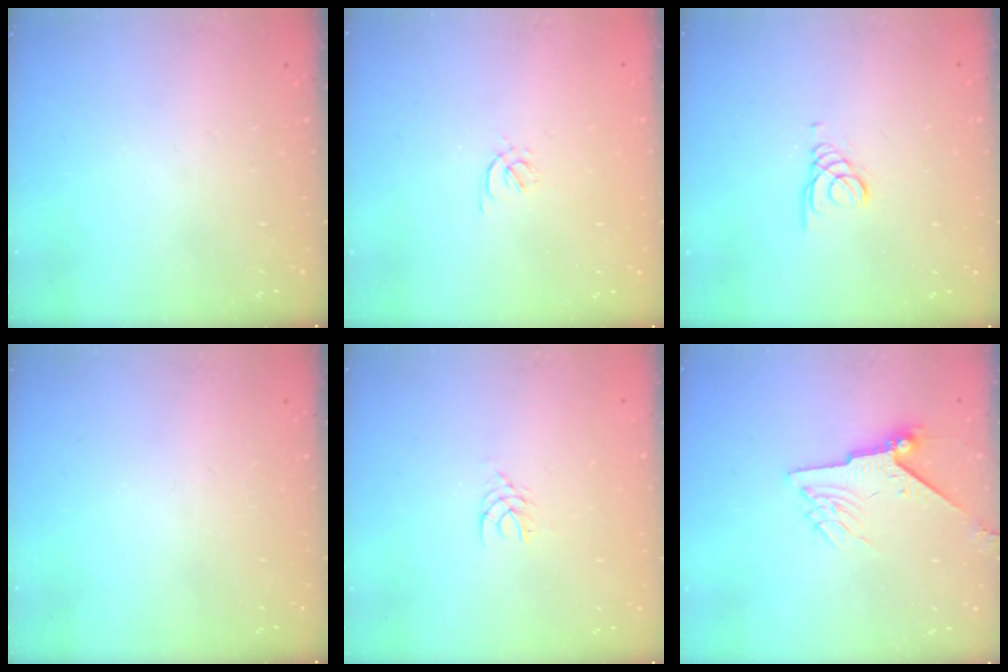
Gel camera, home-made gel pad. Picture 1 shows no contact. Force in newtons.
{"total": 1.7, "press": 1.6, "slide": 0.5}
{"total": 1.3, "press": 1.3, "slide": 0.1}
{"total": 0.0}
{"total": 3.1, "press": 3.0, "slide": 0.4}
{"total": 9.1, "press": 9.1, "slide": 1.0}